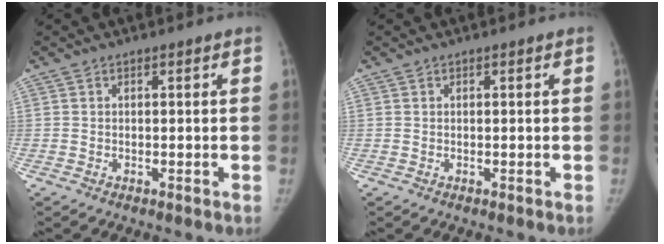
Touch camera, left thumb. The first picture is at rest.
{"total": 0.0}